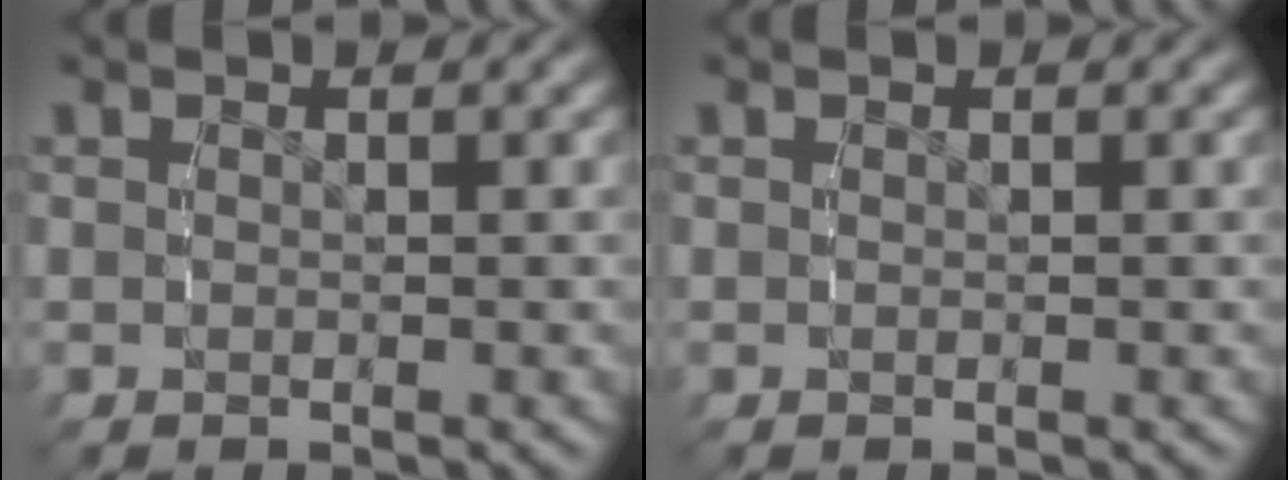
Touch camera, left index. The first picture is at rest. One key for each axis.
{"total": 0.0}